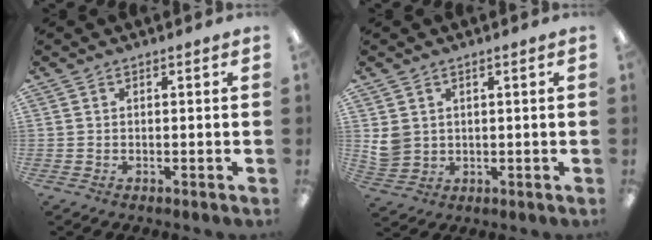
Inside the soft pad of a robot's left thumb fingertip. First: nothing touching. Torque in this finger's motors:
{"motor_torque": [0.71, 0.91, 0.57, -0.69, 0.03]}